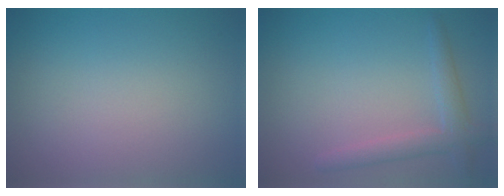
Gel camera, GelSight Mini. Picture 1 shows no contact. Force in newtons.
{"total": 2.4, "press": 2.4, "slide": 0.2}